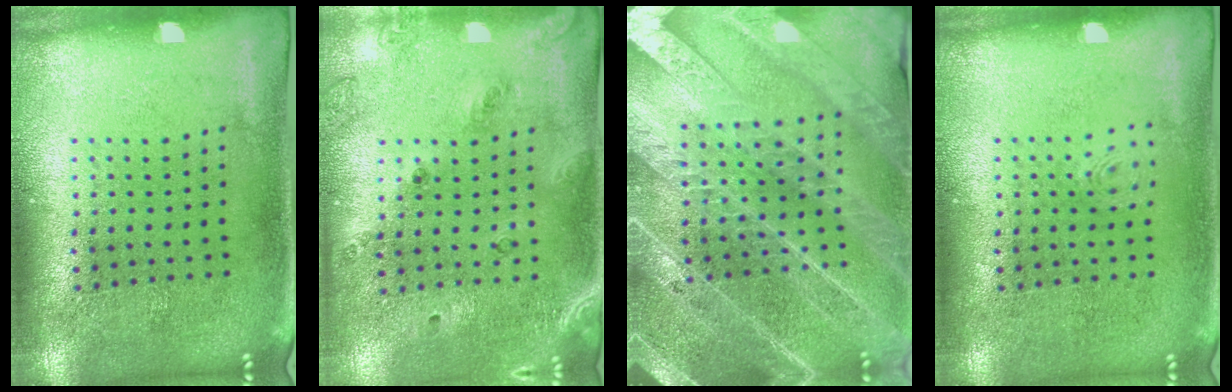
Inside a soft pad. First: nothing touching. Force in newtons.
{"total": 1.5, "press": 1.2, "slide": 0.9}
{"total": 4.4, "press": 3.9, "slide": 2.0}
{"total": 0.8, "press": 0.8, "slide": 0.2}